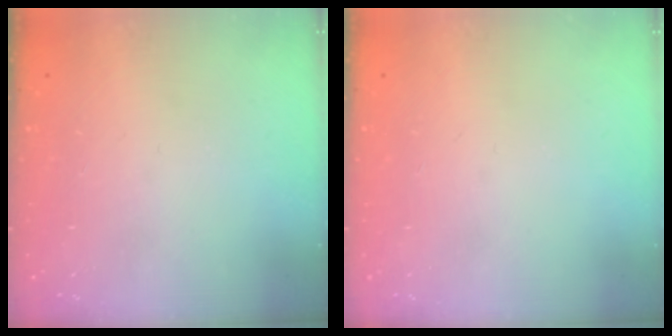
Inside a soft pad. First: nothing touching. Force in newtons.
{"total": 0.0}